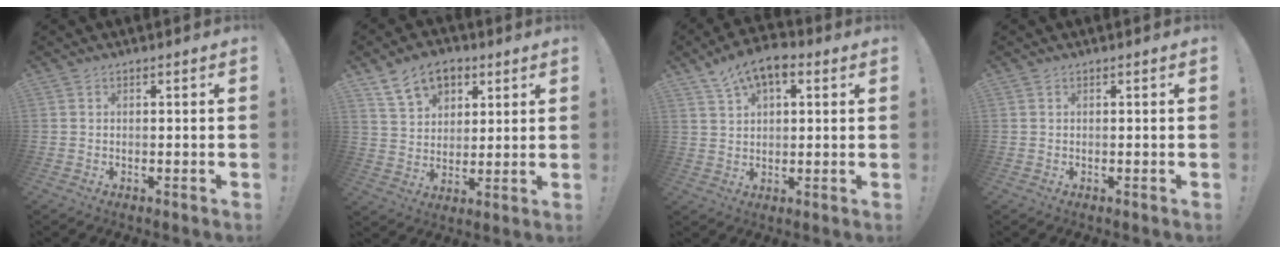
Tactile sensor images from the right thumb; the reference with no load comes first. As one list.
[{"total": 12.3, "force": [6.8, 8.5, 5.7], "torque": [-0.080, -0.028, 0.129]}, {"total": 9.1, "force": [5.0, 4.7, 6.0], "torque": [-0.092, -0.015, 0.092]}, {"total": 0.0}]